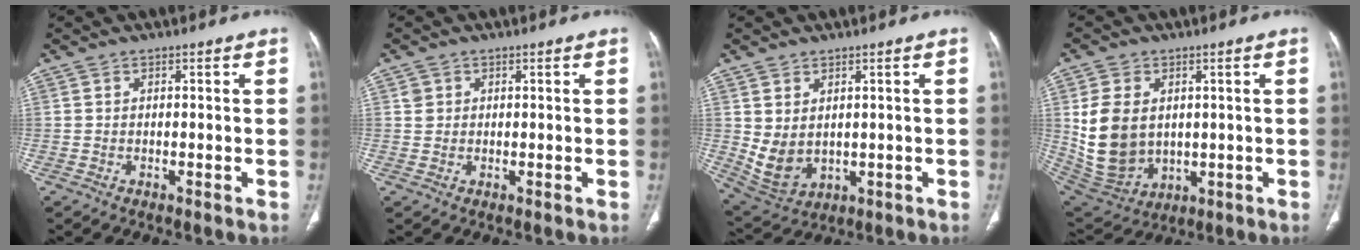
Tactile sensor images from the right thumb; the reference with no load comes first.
{"total": 1.6, "force": [0.6, 1.4, 0.3], "torque": [0.004, -0.001, 0.009]}
{"total": 7.6, "force": [0.8, 5.1, 5.6], "torque": [-0.097, -0.011, 0.043]}
{"total": 13.6, "force": [1.7, 9.9, 9.1], "torque": [-0.164, -0.010, 0.058]}